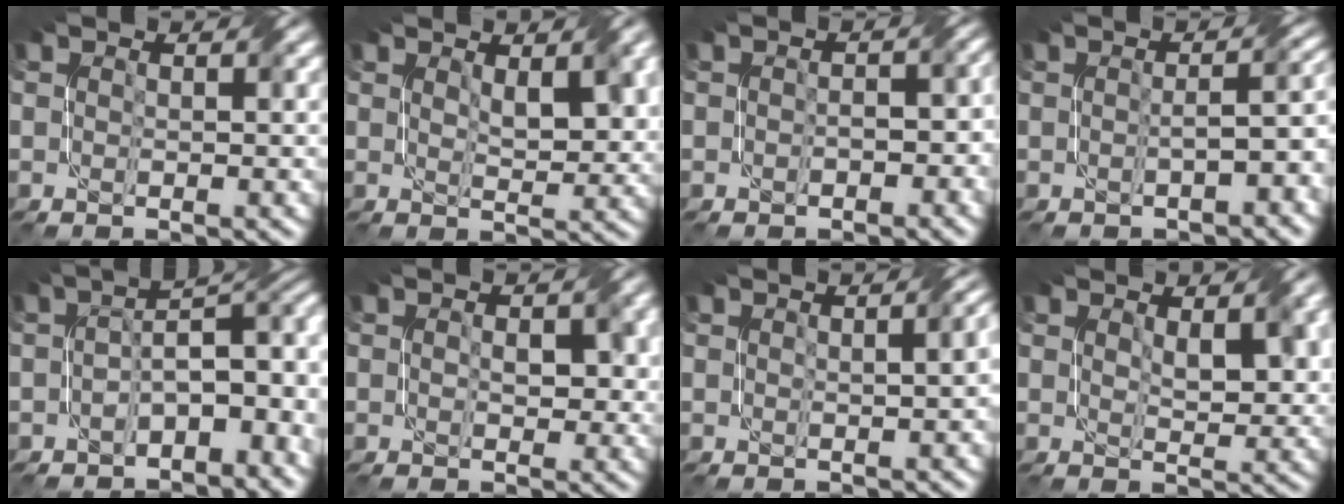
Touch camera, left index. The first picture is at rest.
{"total": 3.4, "force": [1.6, 1.2, 2.7], "torque": [-0.045, 0.002, 0.039]}
{"total": 2.9, "force": [-0.9, 1.9, 2.0], "torque": [-0.011, 0.002, -0.002]}
{"total": 3.7, "force": [-1.3, 1.2, 3.2], "torque": [-0.037, 0.013, -0.018]}
{"total": 6.8, "force": [-1.1, 3.7, 5.7], "torque": [-0.068, 0.013, -0.016]}
{"total": 2.6, "force": [0.4, 1.6, 2.0], "torque": [-0.027, 0.001, 0.014]}
{"total": 4.3, "force": [0.6, 2.3, 3.6], "torque": [-0.009, 0.021, 0.013]}
{"total": 3.1, "force": [1.6, 1.1, 2.5], "torque": [-0.040, 0.001, 0.038]}